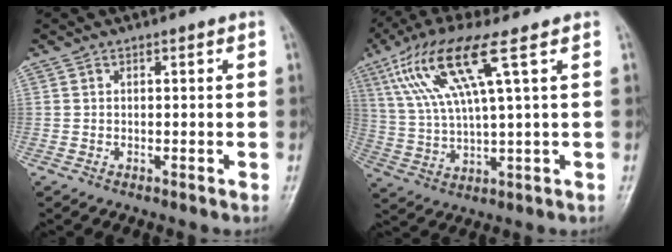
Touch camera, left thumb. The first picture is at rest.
{"total": 13.4, "force": [5.7, 2.0, 11.9], "torque": [-0.269, -0.002, 0.114]}